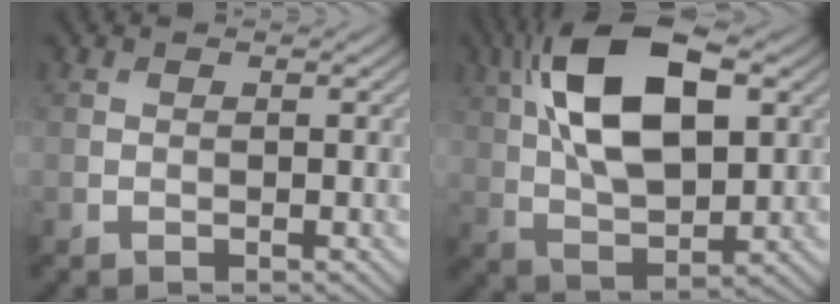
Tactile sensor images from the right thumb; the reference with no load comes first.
{"total": 15.4, "force": [5.0, 7.4, 12.6], "torque": [-0.248, 0.021, 0.082]}